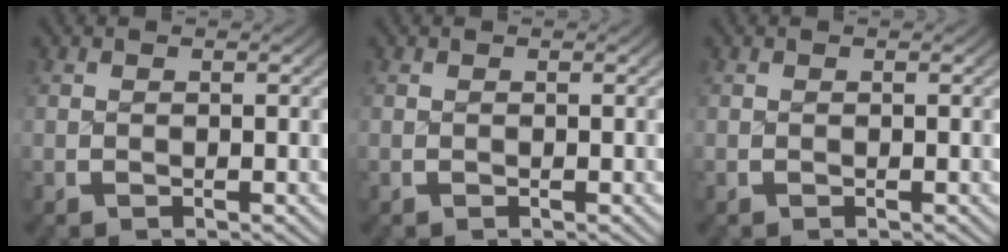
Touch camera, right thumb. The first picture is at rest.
{"total": 0.0}
{"total": 0.0}